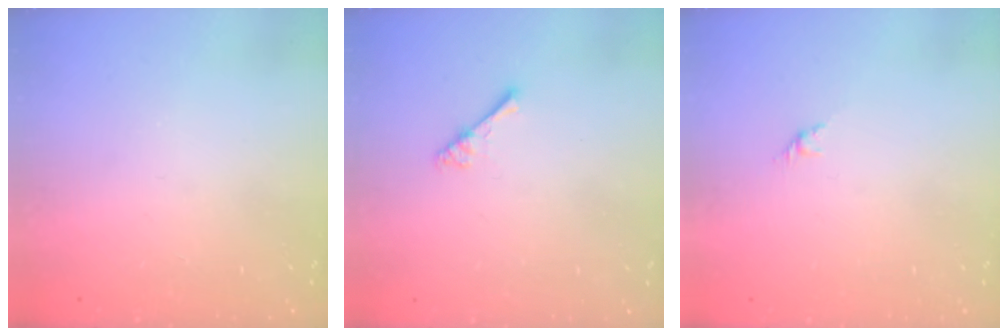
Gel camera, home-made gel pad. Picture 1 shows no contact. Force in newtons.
{"total": 2.4, "press": 2.4, "slide": 0.4}
{"total": 1.6, "press": 1.5, "slide": 0.7}